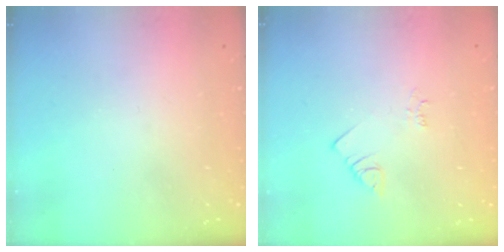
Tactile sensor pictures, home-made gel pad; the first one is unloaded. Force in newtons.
{"total": 2.5, "press": 2.5, "slide": 0.5}